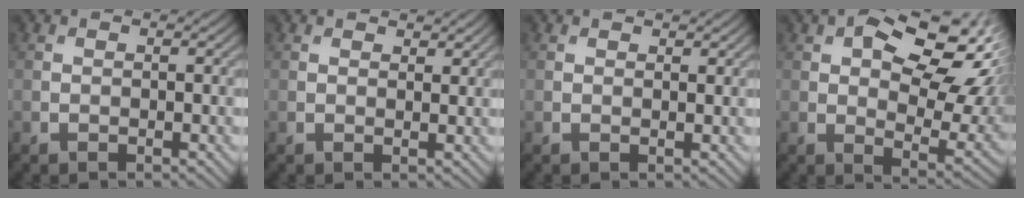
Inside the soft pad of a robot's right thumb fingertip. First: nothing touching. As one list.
[{"total": 1.8, "force": [1.4, 0.6, 0.8], "torque": [-0.014, -0.003, 0.028]}, {"total": 1.1, "force": [0.9, 0.3, 0.5], "torque": [-0.013, -0.002, 0.019]}, {"total": 15.7, "force": [5.8, 8.0, 12.2], "torque": [-0.181, 0.002, 0.094]}]